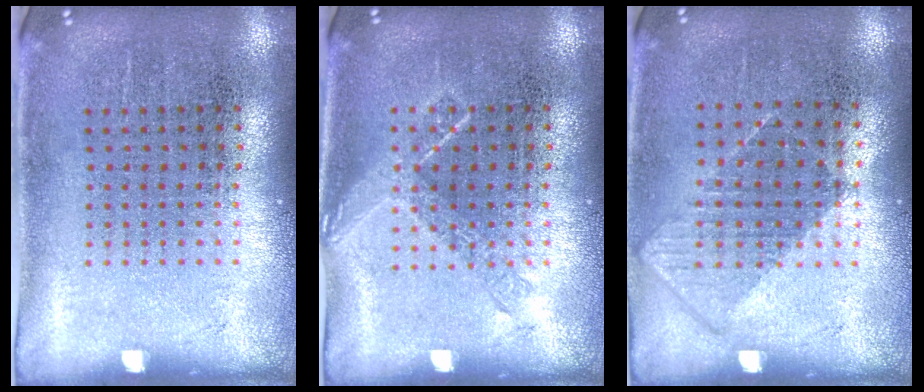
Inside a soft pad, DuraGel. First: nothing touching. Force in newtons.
{"total": 1.0, "press": 0.9, "slide": 0.2}
{"total": 0.9, "press": 0.7, "slide": 0.4}